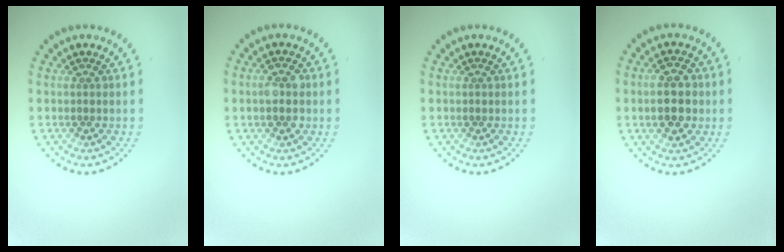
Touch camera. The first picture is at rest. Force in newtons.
{"total": 2.4, "press": 2.3, "slide": 0.3}
{"total": 0.0}
{"total": 4.6, "press": 4.6, "slide": 0.1}